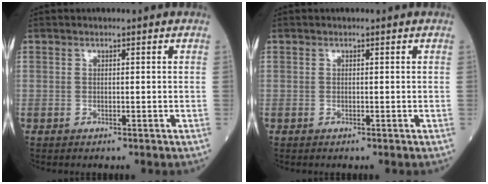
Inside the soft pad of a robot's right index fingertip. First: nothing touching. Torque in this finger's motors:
{"motor_torque": [0.17, -0.09, -0.03, -0.01]}